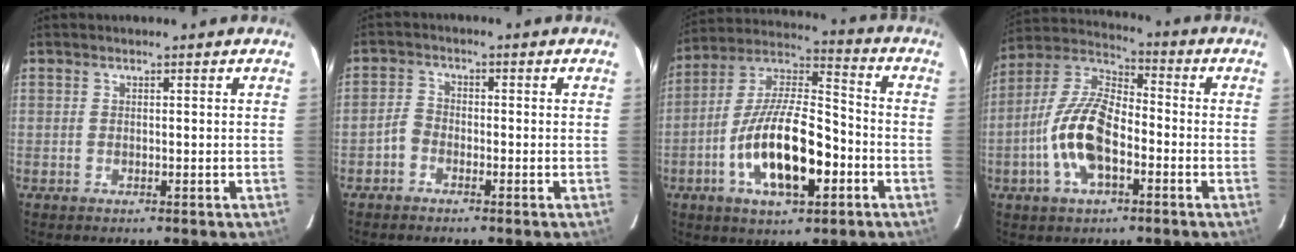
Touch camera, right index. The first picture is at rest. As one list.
[{"total": 2.6, "force": [-1.7, 1.7, 0.8], "torque": [-0.018, 0.008, -0.033]}, {"total": 18.1, "force": [-6.1, 6.9, 15.6], "torque": [-0.300, 0.001, -0.107]}, {"total": 14.0, "force": [-4.3, 6.6, 11.5], "torque": [-0.245, 0.006, -0.084]}]